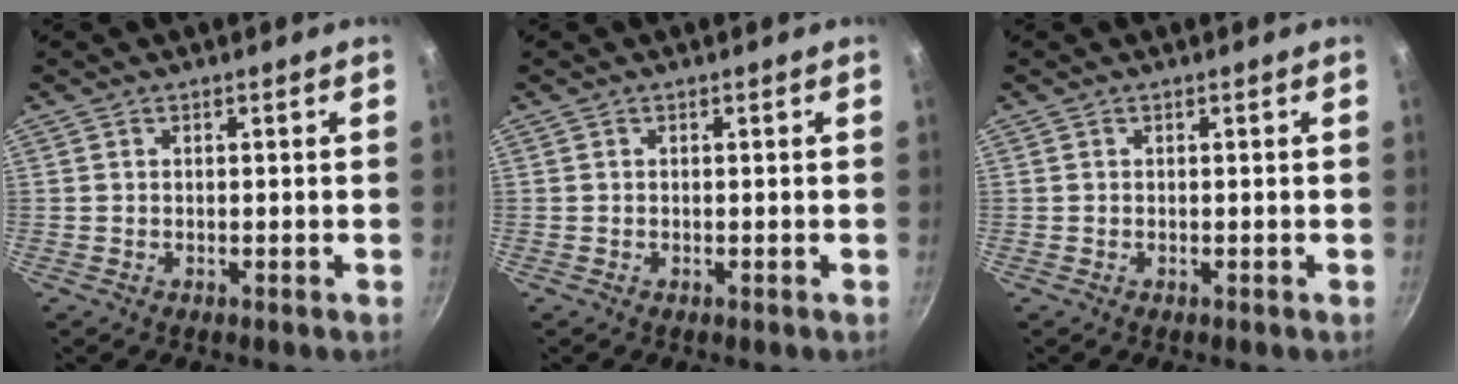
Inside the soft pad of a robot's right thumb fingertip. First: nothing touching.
{"total": 0.0}
{"total": 0.0}